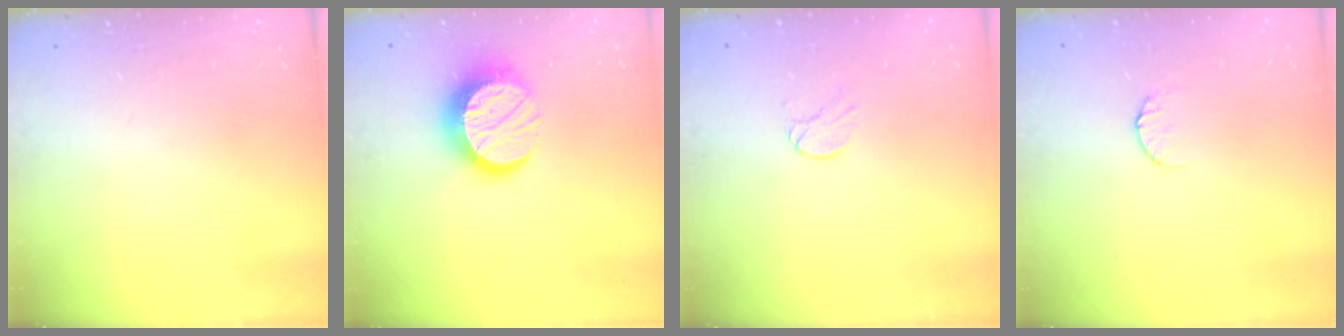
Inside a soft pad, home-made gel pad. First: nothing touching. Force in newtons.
{"total": 12.8, "press": 12.8, "slide": 1.1}
{"total": 4.4, "press": 4.4, "slide": 0.4}
{"total": 5.4, "press": 5.4, "slide": 0.5}